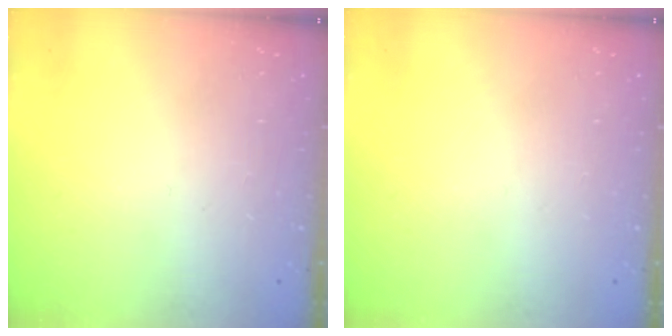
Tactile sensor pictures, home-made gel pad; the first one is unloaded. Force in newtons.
{"total": 0.0}